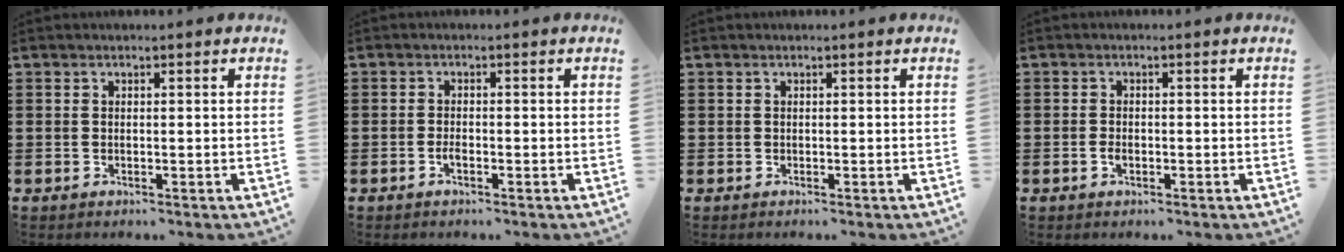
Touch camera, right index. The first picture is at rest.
{"total": 1.5, "force": [-0.7, 0.1, 1.3], "torque": [-0.026, -0.006, -0.010]}
{"total": 0.0}
{"total": 1.3, "force": [-0.5, 0.7, 1.0], "torque": [-0.021, -0.001, -0.008]}